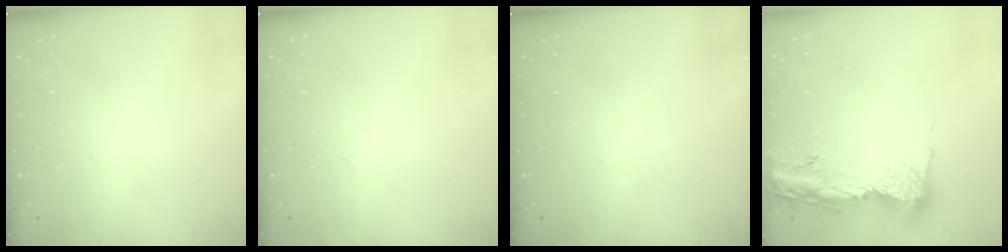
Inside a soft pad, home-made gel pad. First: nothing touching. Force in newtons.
{"total": 0.0}
{"total": 0.0}
{"total": 13.9, "press": 13.8, "slide": 1.2}